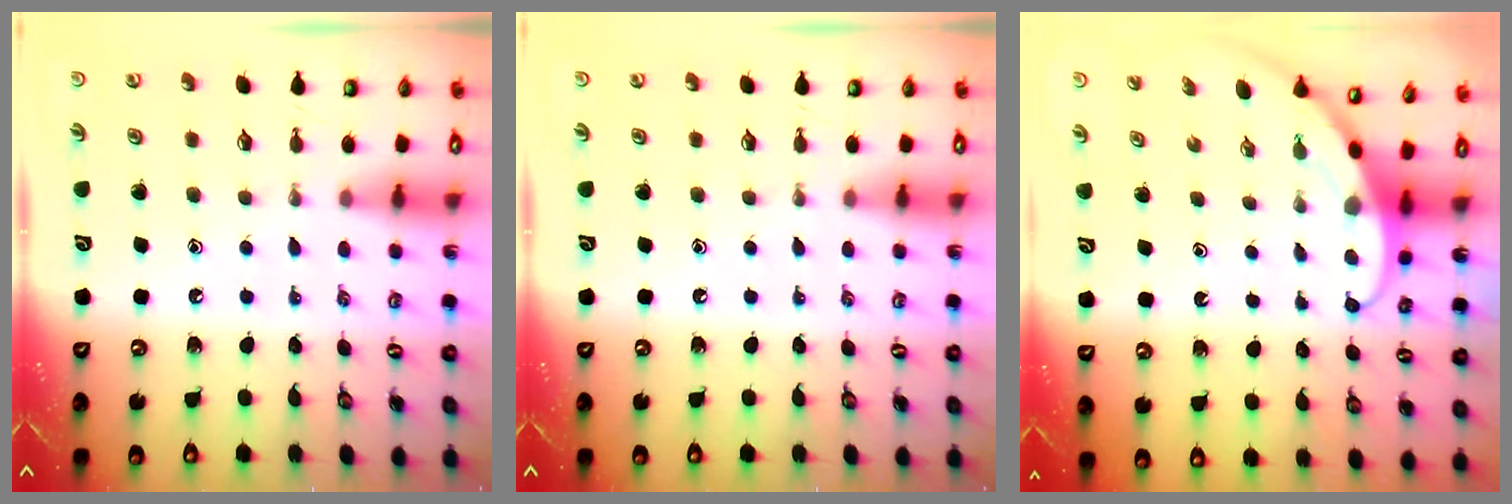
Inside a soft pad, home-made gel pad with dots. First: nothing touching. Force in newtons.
{"total": 0.0}
{"total": 3.7, "press": 3.7, "slide": 0.3}